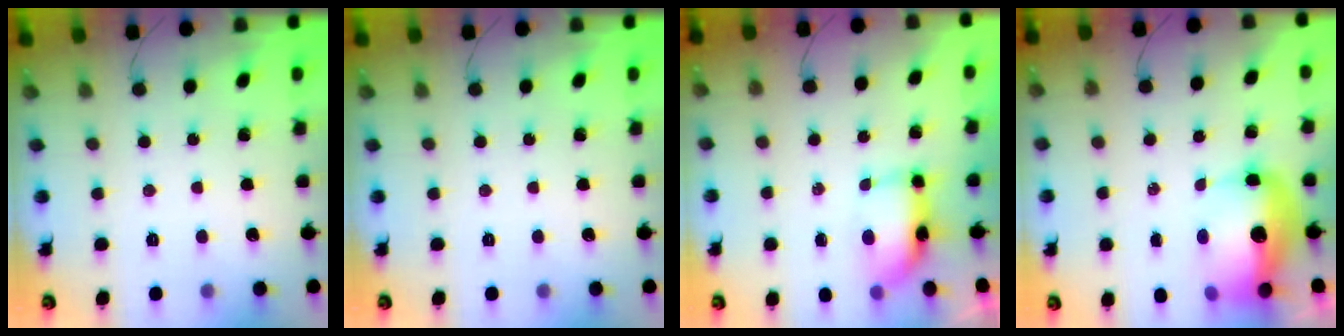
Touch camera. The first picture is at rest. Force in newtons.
{"total": 0.0}
{"total": 7.5, "press": 7.2, "slide": 2.1}
{"total": 14.7, "press": 14.3, "slide": 3.2}